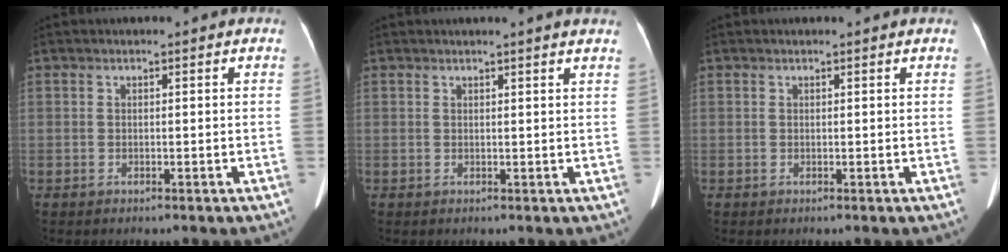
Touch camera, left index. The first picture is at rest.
{"total": 4.1, "force": [3.6, -0.5, 1.8], "torque": [-0.025, 0.007, 0.030]}
{"total": 0.9, "force": [0.8, 0.0, 0.2], "torque": [-0.011, 0.007, 0.007]}